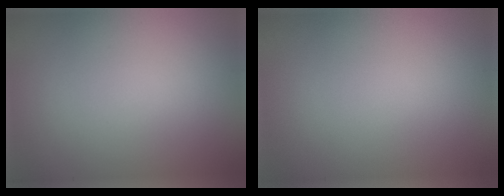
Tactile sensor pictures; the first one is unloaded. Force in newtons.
{"total": 0.0}